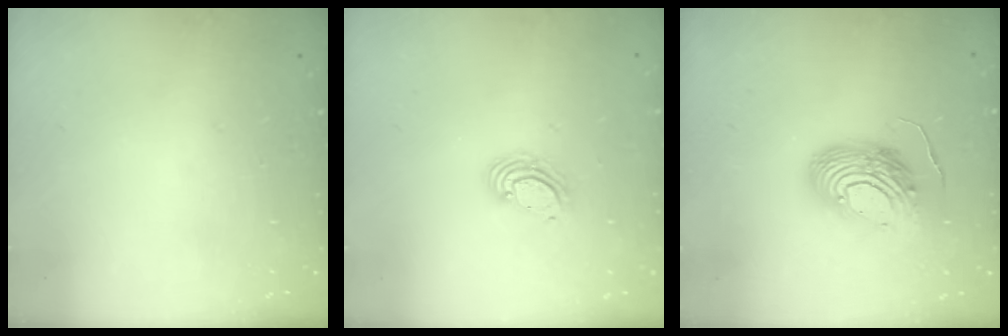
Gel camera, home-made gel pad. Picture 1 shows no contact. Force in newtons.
{"total": 3.6, "press": 3.6, "slide": 0.2}
{"total": 13.3, "press": 13.1, "slide": 2.3}